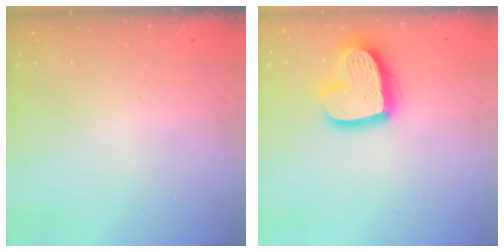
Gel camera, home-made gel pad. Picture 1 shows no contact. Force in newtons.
{"total": 17.2, "press": 17.2, "slide": 1.4}